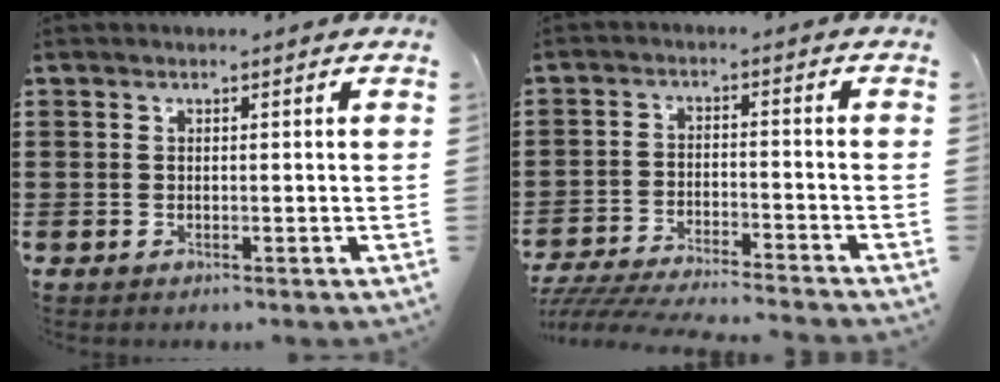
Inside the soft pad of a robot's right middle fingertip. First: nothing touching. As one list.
[{"total": 4.8, "force": [-4.7, -0.1, 1.1], "torque": [-0.032, -0.010, -0.099]}]